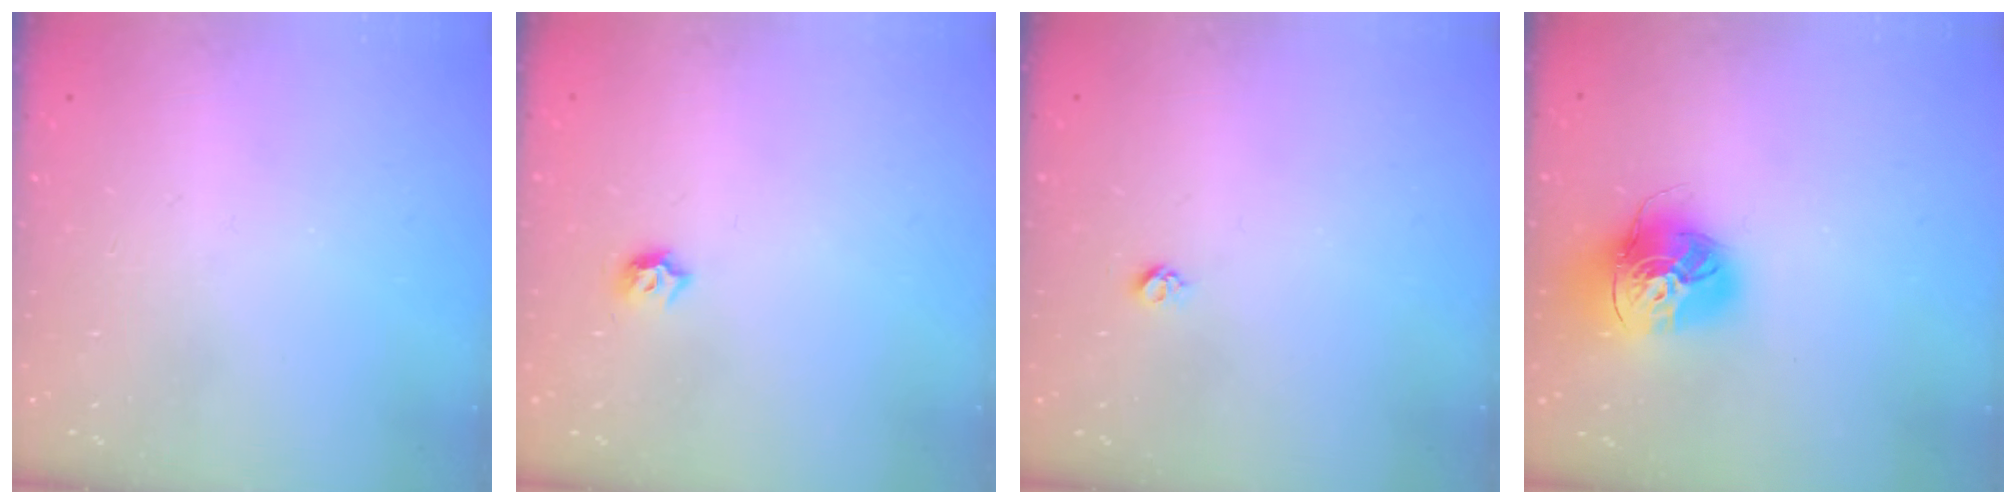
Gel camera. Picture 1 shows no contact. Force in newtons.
{"total": 4.0, "press": 3.9, "slide": 0.8}
{"total": 3.3, "press": 3.3, "slide": 0.5}
{"total": 18.0, "press": 17.9, "slide": 1.7}